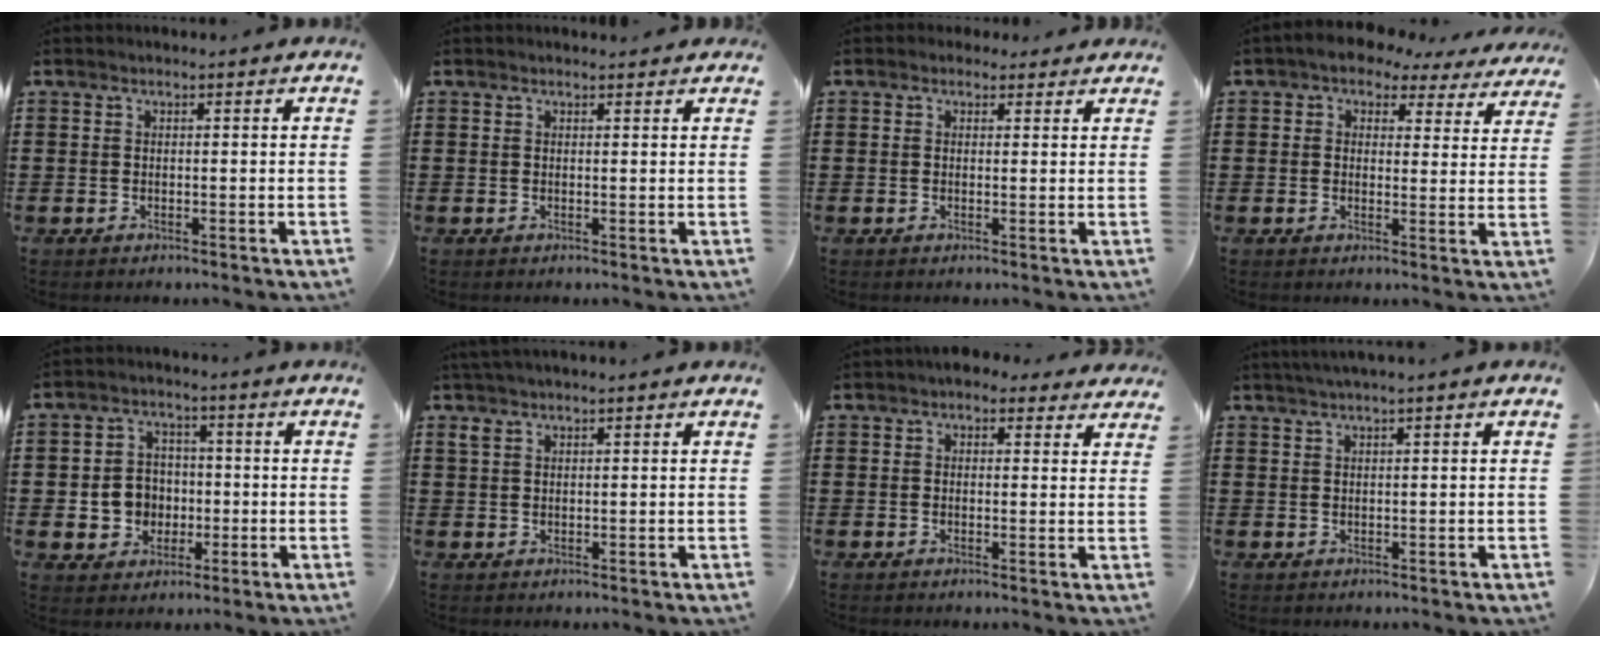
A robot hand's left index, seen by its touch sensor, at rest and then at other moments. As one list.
[{"total": 0.7, "force": [0.6, 0.2, 0.2], "torque": [-0.004, 0.002, 0.012]}, {"total": 1.5, "force": [1.1, 1.0, 0.2], "torque": [-0.001, 0.004, 0.019]}, {"total": 3.3, "force": [2.8, 1.6, 0.7], "torque": [-0.024, -0.016, 0.045]}, {"total": 5.6, "force": [-0.8, 5.2, 2.0], "torque": [-0.044, 0.013, -0.015]}, {"total": 1.8, "force": [1.1, 0.6, 1.3], "torque": [-0.029, 0.004, 0.020]}, {"total": 2.5, "force": [2.0, 1.4, 0.7], "torque": [-0.013, 0.001, 0.034]}, {"total": 1.2, "force": [0.7, -0.3, 0.9], "torque": [-0.014, -0.001, 0.013]}]